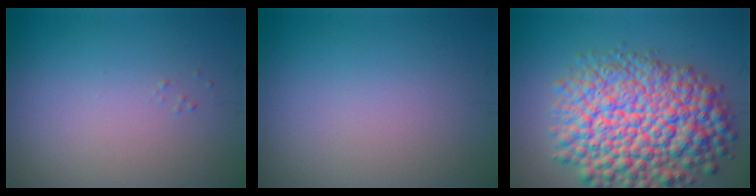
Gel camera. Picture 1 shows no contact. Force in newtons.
{"total": 0.0}
{"total": 12.7, "press": 12.7, "slide": 0.5}